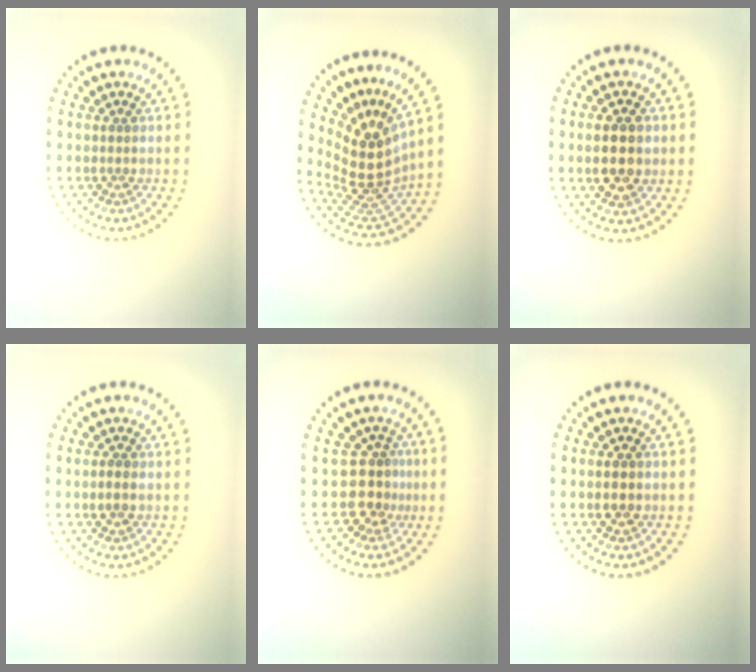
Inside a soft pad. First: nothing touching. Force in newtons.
{"total": 5.0, "press": 3.6, "slide": 3.4}
{"total": 4.5, "press": 4.5, "slide": 0.4}
{"total": 0.9, "press": 0.9, "slide": 0.2}
{"total": 2.7, "press": 2.0, "slide": 1.7}
{"total": 2.2, "press": 2.2, "slide": 0.2}